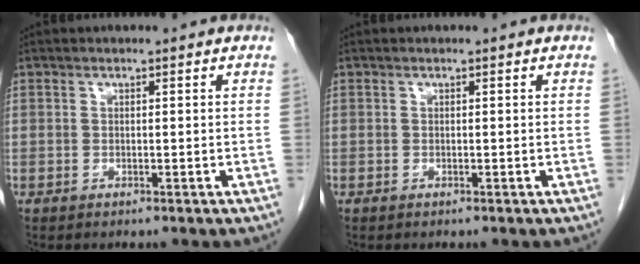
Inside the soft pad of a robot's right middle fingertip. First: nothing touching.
{"total": 0.0}